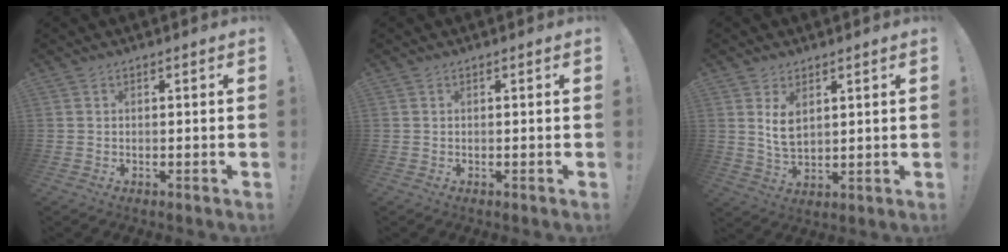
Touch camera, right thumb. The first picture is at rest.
{"total": 0.0}
{"total": 6.3, "force": [3.0, 3.7, 4.1], "torque": [-0.064, -0.015, 0.051]}